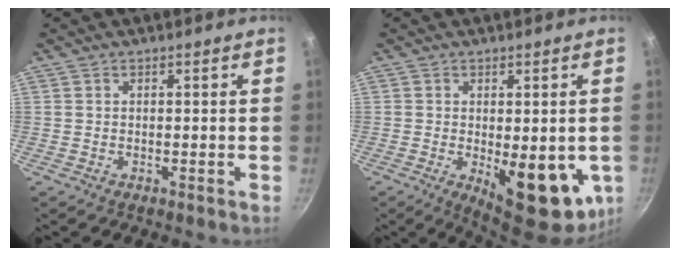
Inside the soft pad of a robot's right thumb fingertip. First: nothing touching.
{"total": 14.4, "force": [-2.7, 6.5, 12.6], "torque": [-0.135, -0.021, -0.021]}